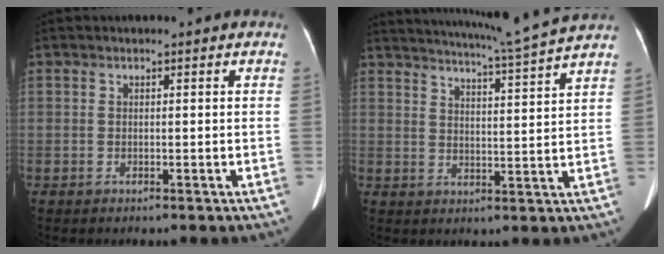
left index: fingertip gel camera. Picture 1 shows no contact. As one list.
[{"total": 12.8, "force": [11.6, -2.7, 4.7], "torque": [-0.088, -0.031, 0.160]}]